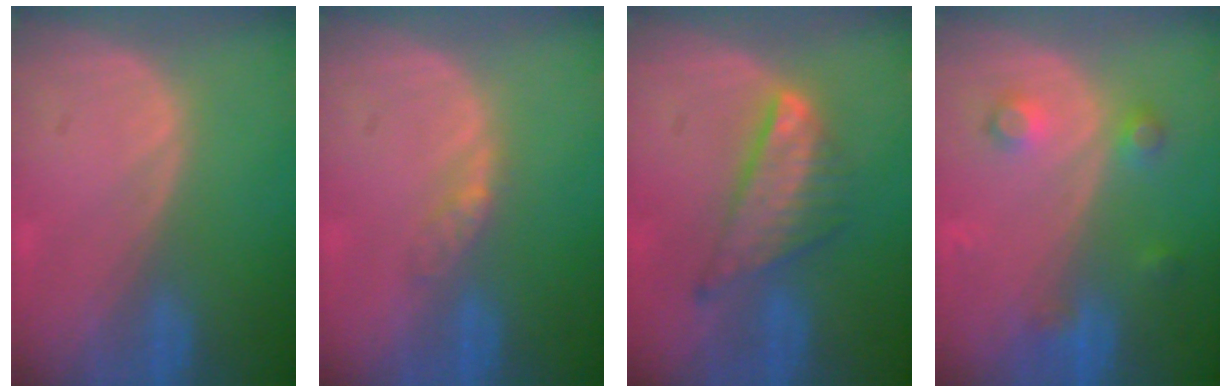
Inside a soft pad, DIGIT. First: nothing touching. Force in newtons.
{"total": 2.2, "press": 1.9, "slide": 1.2}
{"total": 7.4, "press": 6.5, "slide": 3.6}
{"total": 3.7, "press": 3.4, "slide": 1.6}